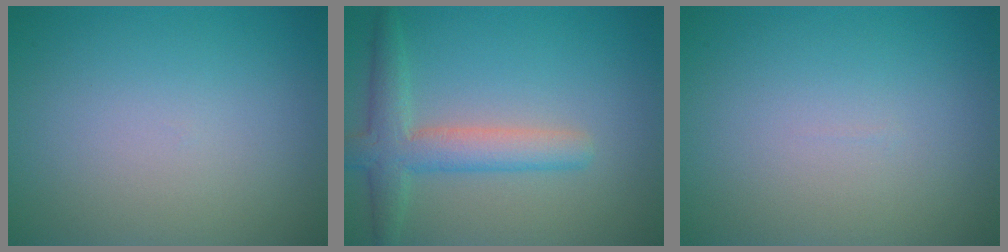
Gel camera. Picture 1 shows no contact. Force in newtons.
{"total": 4.1, "press": 4.1, "slide": 0.2}
{"total": 0.0}